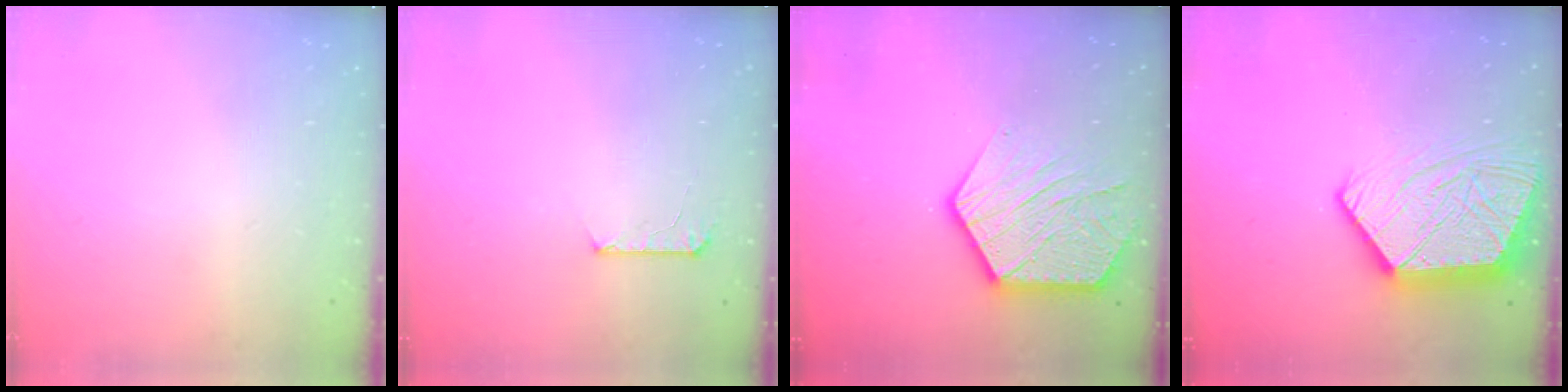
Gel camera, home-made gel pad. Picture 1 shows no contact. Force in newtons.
{"total": 6.3, "press": 6.3, "slide": 0.7}
{"total": 16.4, "press": 16.4, "slide": 1.3}
{"total": 18.2, "press": 18.1, "slide": 1.6}